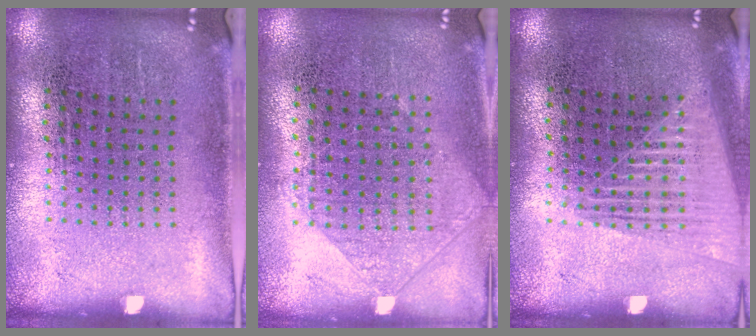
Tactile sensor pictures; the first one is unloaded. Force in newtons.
{"total": 1.0, "press": 0.9, "slide": 0.4}
{"total": 1.5, "press": 1.5, "slide": 0.4}